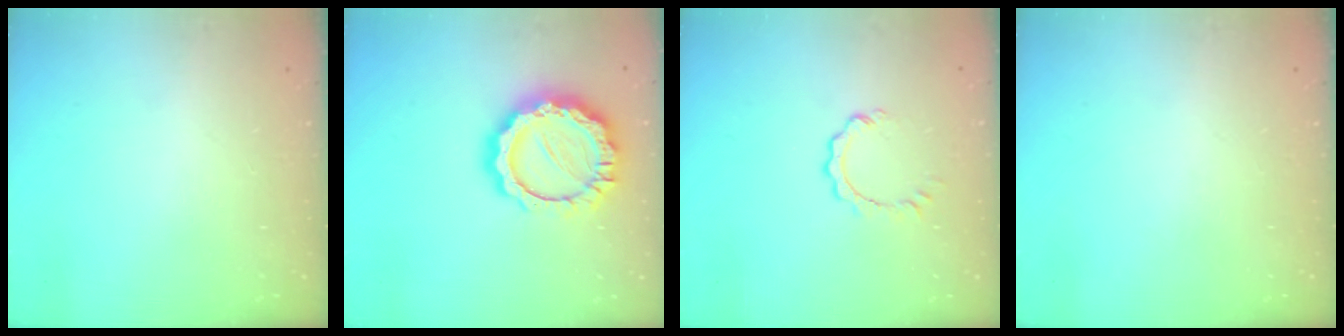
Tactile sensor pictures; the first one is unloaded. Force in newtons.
{"total": 16.2, "press": 16.1, "slide": 1.3}
{"total": 2.8, "press": 2.8, "slide": 0.3}
{"total": 0.0}